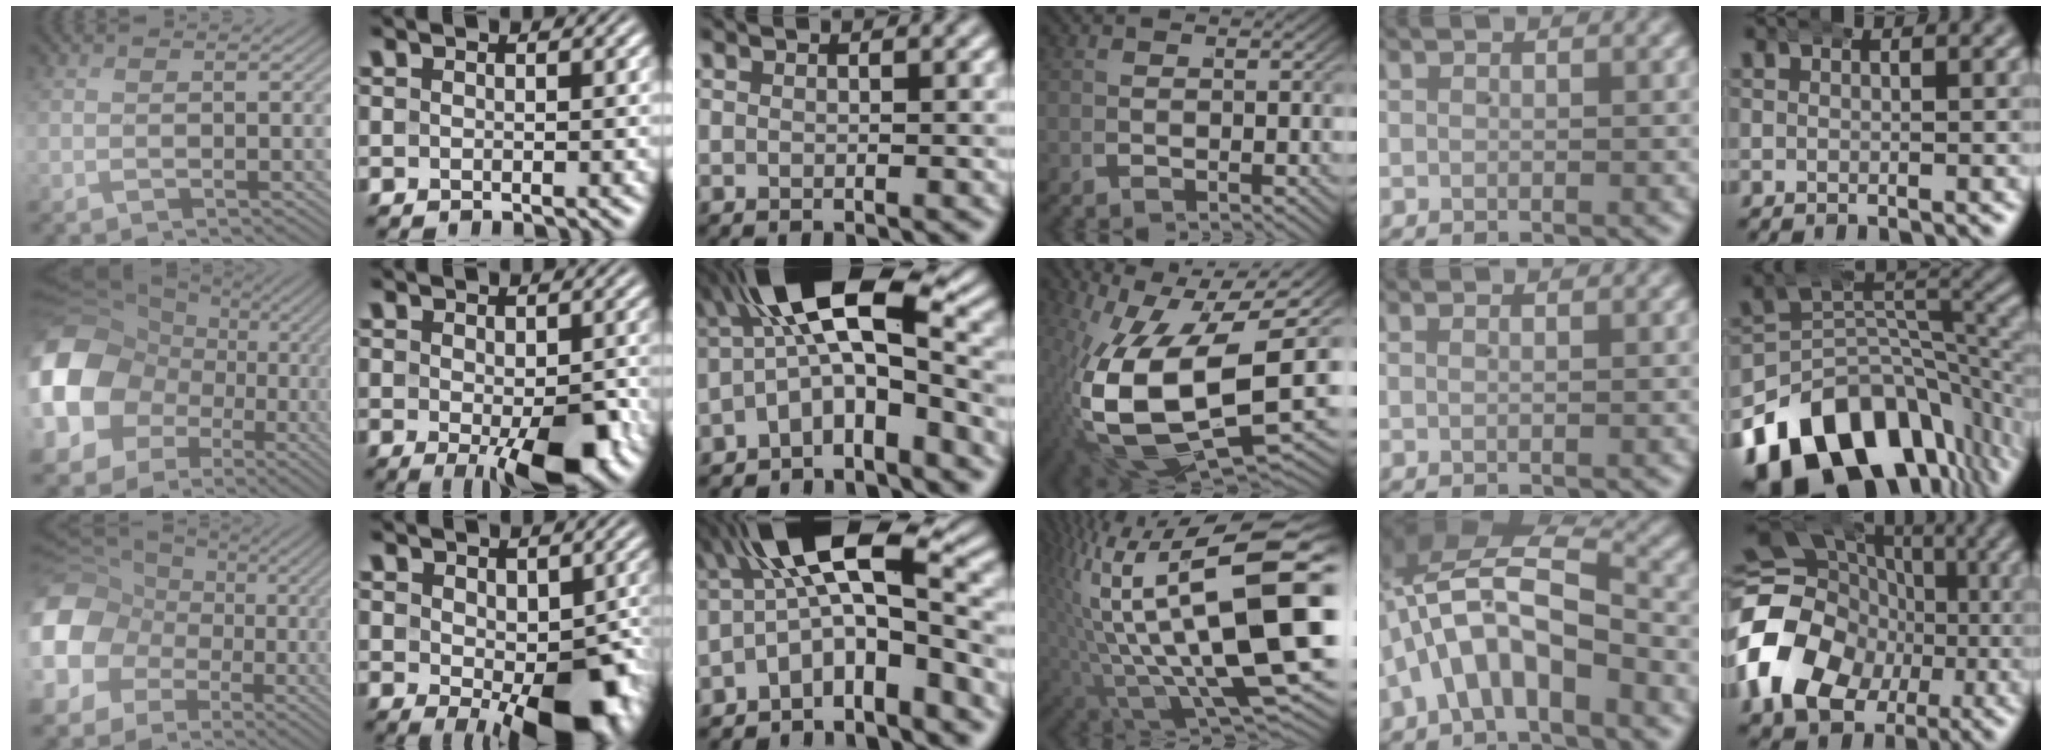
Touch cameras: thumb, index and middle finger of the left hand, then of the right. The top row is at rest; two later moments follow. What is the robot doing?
{"motion": "wrap", "object": "arm wrap"}